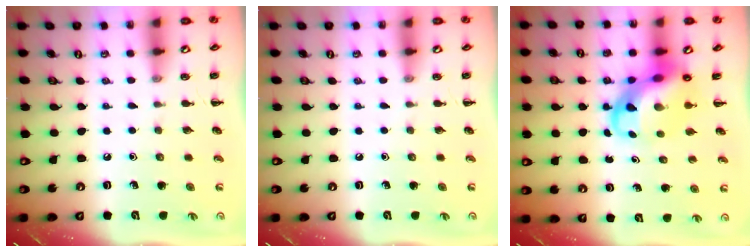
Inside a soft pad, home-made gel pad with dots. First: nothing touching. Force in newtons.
{"total": 0.0}
{"total": 7.6, "press": 7.3, "slide": 2.1}